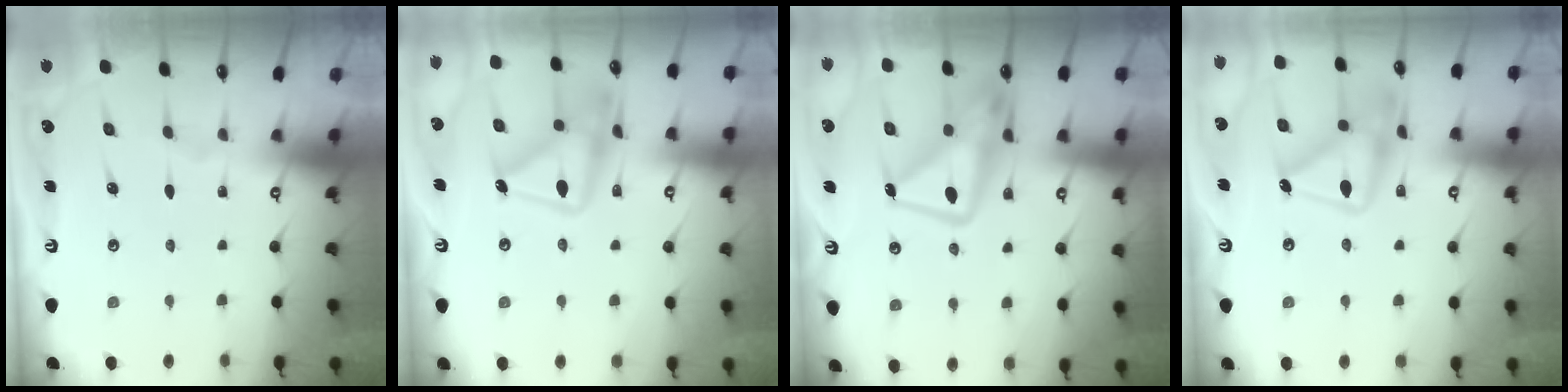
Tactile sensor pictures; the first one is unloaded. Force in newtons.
{"total": 16.8, "press": 16.7, "slide": 1.1}
{"total": 14.6, "press": 14.5, "slide": 1.3}
{"total": 16.6, "press": 16.6, "slide": 0.9}